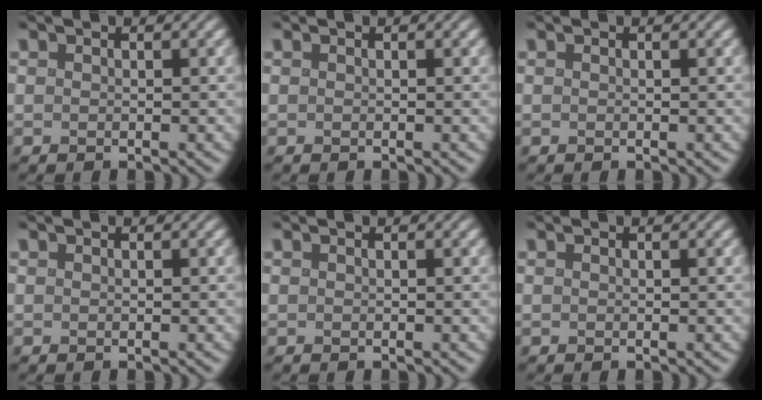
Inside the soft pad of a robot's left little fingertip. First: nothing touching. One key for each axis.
{"total": 0.0}
{"total": 0.0}
{"total": 0.0}
{"total": 0.0}
{"total": 0.0}